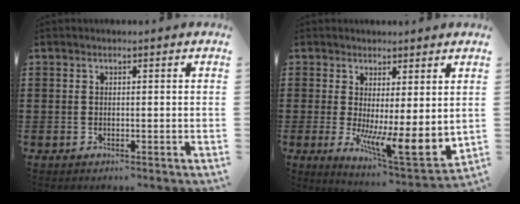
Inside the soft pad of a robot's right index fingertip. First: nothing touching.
{"total": 7.0, "force": [0.0, 1.8, 6.7], "torque": [-0.098, -0.034, 0.006]}